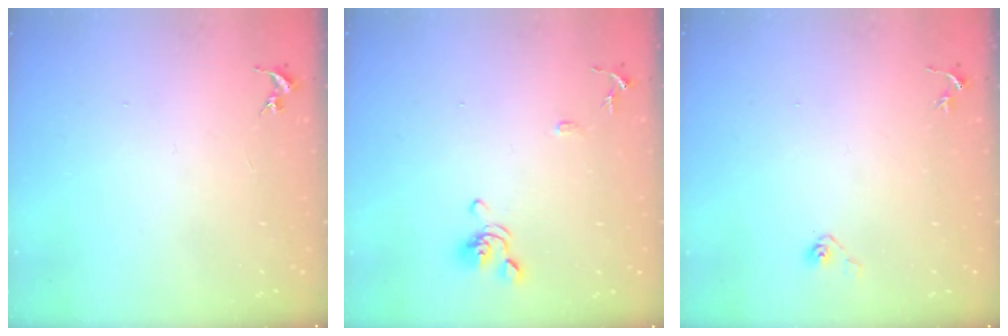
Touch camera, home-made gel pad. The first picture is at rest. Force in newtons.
{"total": 9.3, "press": 9.1, "slide": 1.4}
{"total": 3.6, "press": 3.3, "slide": 1.4}